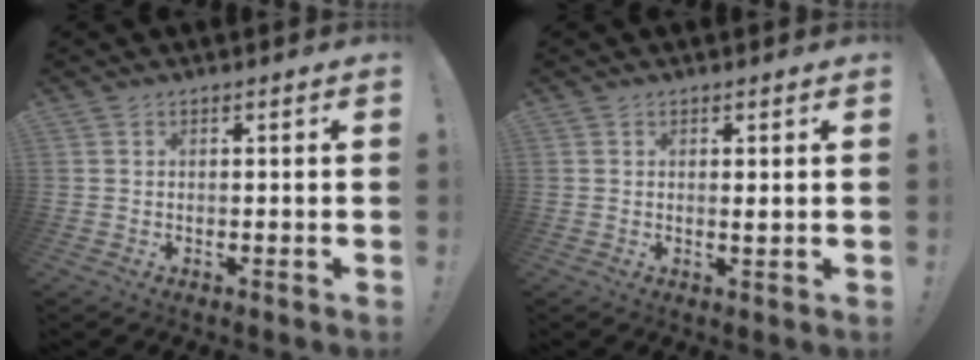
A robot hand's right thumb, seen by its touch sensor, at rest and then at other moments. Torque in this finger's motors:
{"motor_torque": [-0.29, -0.05, 0.02, -0.06, -0.05]}